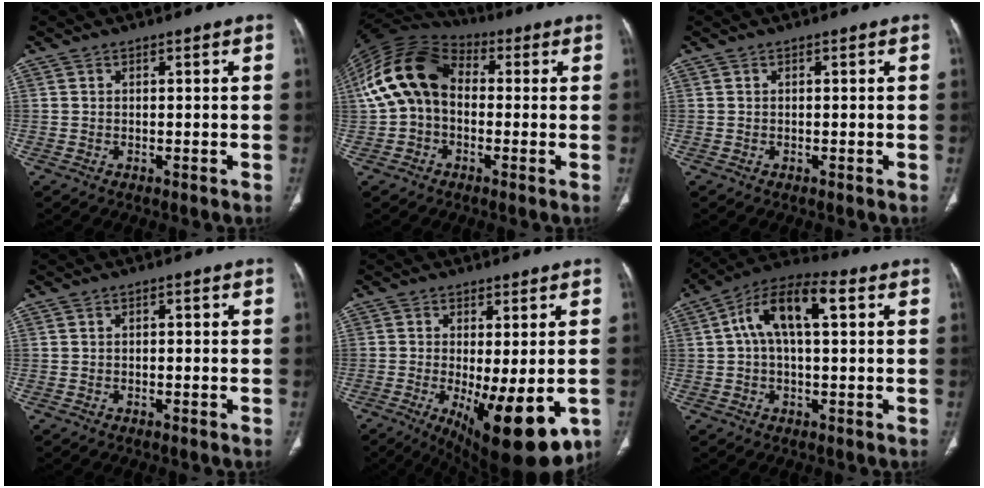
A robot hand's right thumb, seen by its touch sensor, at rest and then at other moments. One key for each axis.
{"total": 15.4, "fx": 0.5, "fy": 11.1, "fz": 10.7, "tx": -0.206, "ty": 0.041, "tz": -0.003}
{"total": 0.0}
{"total": 1.0, "fx": 0.0, "fy": 0.5, "fz": 0.8, "tx": -0.010, "ty": 0.004, "tz": -0.002}
{"total": 16.1, "fx": -5.2, "fy": 5.5, "fz": 14.3, "tx": -0.184, "ty": -0.023, "tz": -0.060}
{"total": 12.3, "fx": 3.0, "fy": 5.4, "fz": 10.6, "tx": -0.194, "ty": 0.037, "tz": 0.045}